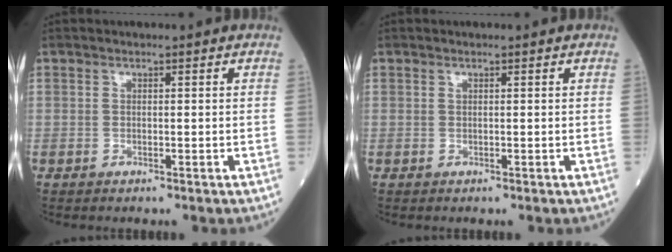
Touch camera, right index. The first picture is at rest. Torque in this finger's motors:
{"motor_torque": [0.08, 0.14, -0.04, 0.00]}